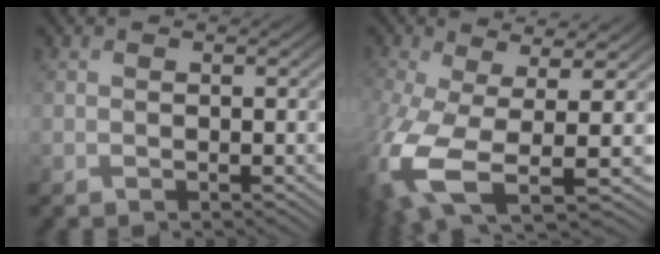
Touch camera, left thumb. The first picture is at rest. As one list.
[{"total": 11.5, "force": [-2.9, 4.6, 10.2], "torque": [-0.253, -0.029, -0.049]}]